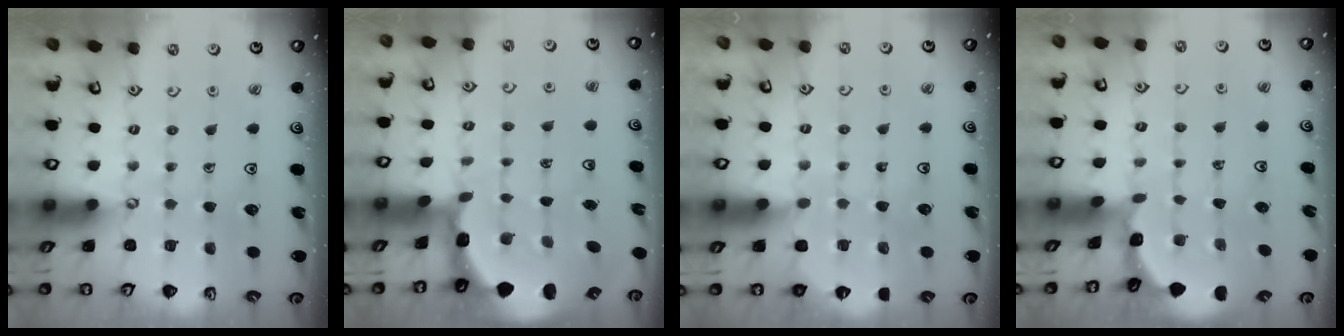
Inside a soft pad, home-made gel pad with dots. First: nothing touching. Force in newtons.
{"total": 2.2, "press": 2.0, "slide": 1.0}
{"total": 2.9, "press": 2.9, "slide": 0.3}
{"total": 1.0, "press": 1.0, "slide": 0.2}